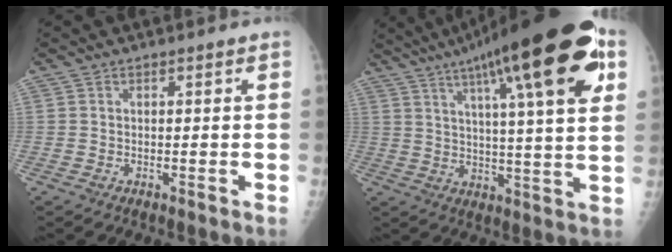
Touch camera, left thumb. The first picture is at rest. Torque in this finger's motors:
{"motor_torque": [2.22, 2.09, 1.95, -0.82, 0.51]}